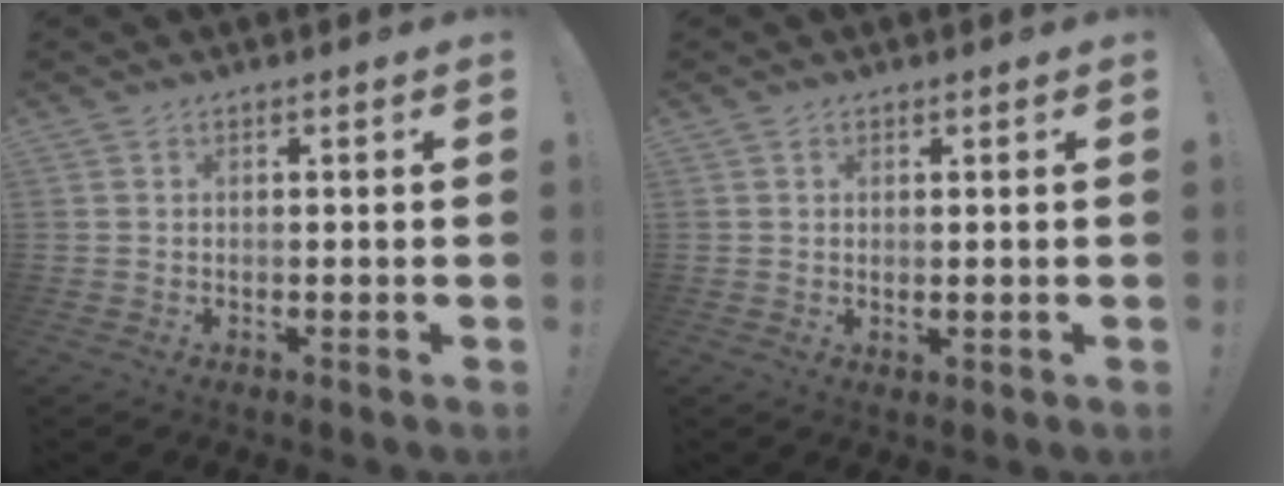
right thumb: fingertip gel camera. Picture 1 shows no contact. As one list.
[{"total": 0.9, "force": [0.7, 0.4, 0.5], "torque": [0.000, -0.006, 0.010]}]